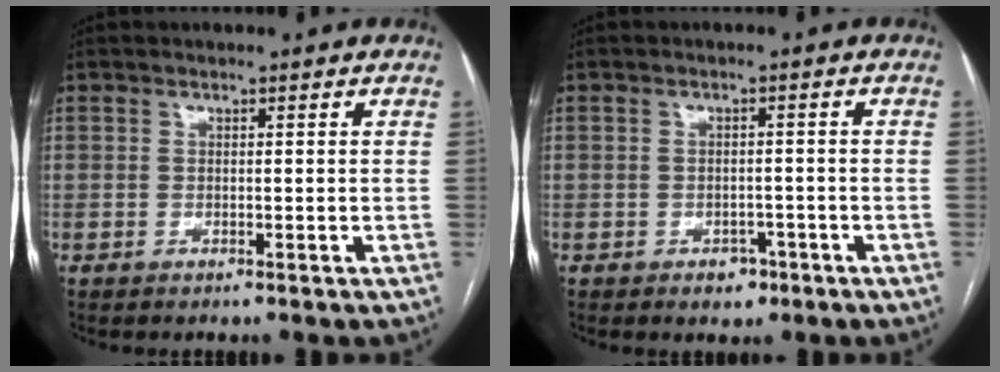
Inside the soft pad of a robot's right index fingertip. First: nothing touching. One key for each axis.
{"total": 2.8, "fx": -1.6, "fy": 2.0, "fz": 1.2, "tx": -0.009, "ty": 0.007, "tz": -0.014}